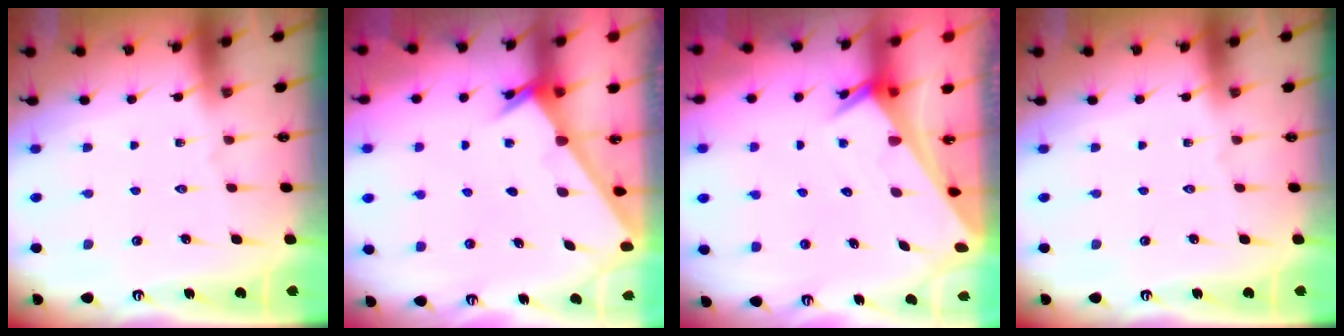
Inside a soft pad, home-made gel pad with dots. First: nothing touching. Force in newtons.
{"total": 2.4, "press": 2.4, "slide": 0.2}
{"total": 3.7, "press": 3.7, "slide": 0.4}
{"total": 0.0}